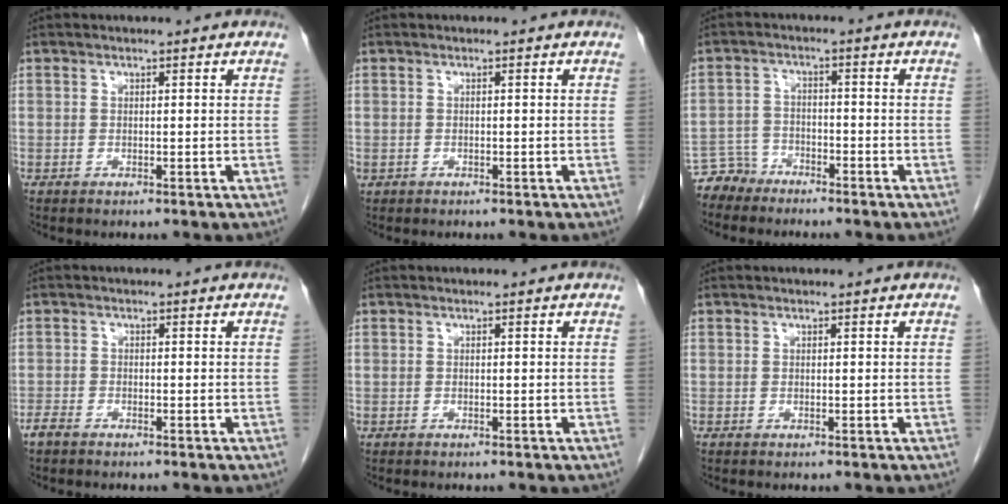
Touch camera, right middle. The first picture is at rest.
{"total": 0.5, "force": [-0.2, 0.5, 0.1], "torque": [-0.007, 0.003, 0.001]}
{"total": 3.7, "force": [-3.3, 1.6, -0.7], "torque": [0.013, 0.001, -0.064]}
{"total": 1.7, "force": [-1.4, 0.6, 0.8], "torque": [-0.020, -0.001, -0.025]}
{"total": 0.0}
{"total": 0.0}